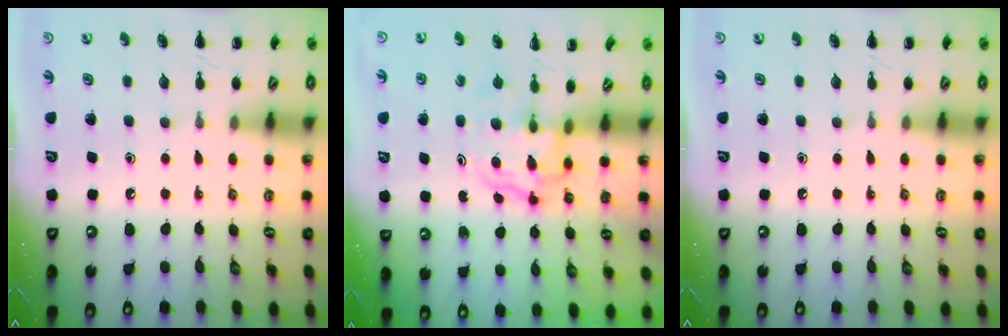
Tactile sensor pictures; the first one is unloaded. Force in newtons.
{"total": 3.7, "press": 3.7, "slide": 0.4}
{"total": 0.0}